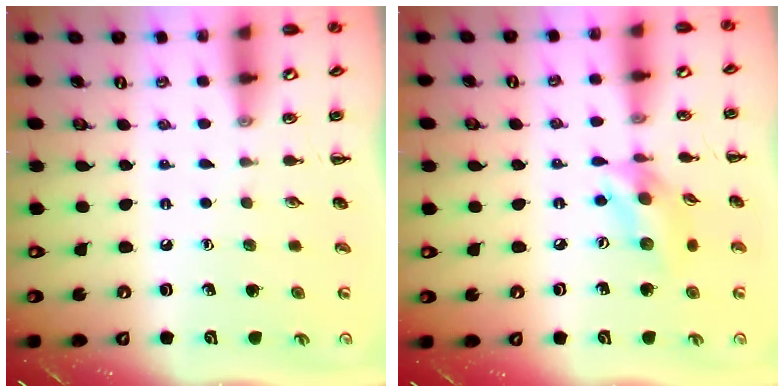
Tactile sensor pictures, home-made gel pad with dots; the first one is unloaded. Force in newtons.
{"total": 10.0, "press": 9.8, "slide": 1.7}